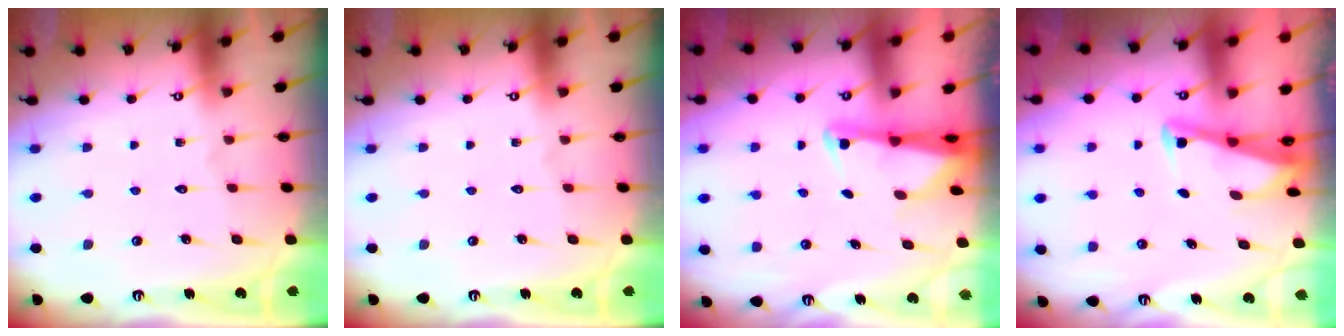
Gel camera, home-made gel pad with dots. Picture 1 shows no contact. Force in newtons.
{"total": 0.0}
{"total": 2.7, "press": 2.6, "slide": 0.5}
{"total": 2.8, "press": 2.8, "slide": 0.4}